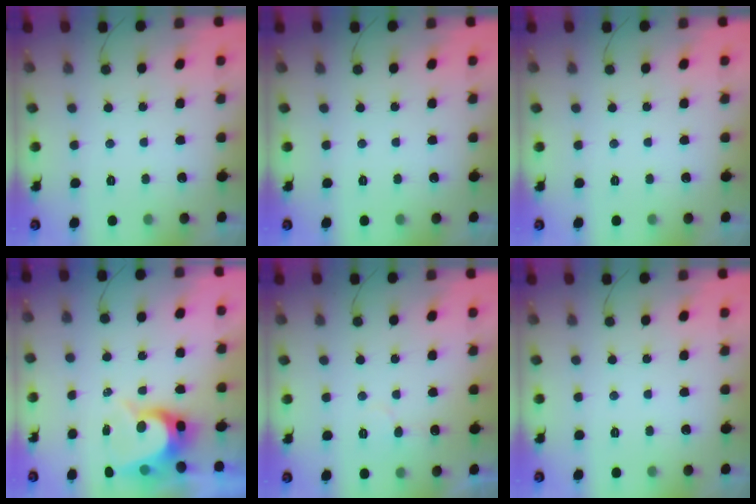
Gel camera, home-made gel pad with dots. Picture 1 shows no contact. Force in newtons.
{"total": 0.0}
{"total": 0.0}
{"total": 8.7, "press": 8.6, "slide": 0.5}
{"total": 6.5, "press": 6.5, "slide": 0.4}
{"total": 0.0}